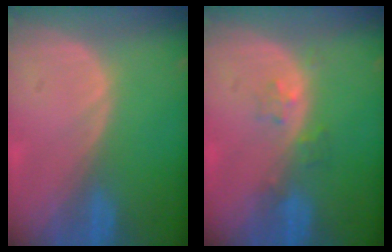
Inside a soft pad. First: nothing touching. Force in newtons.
{"total": 2.3, "press": 2.2, "slide": 0.3}